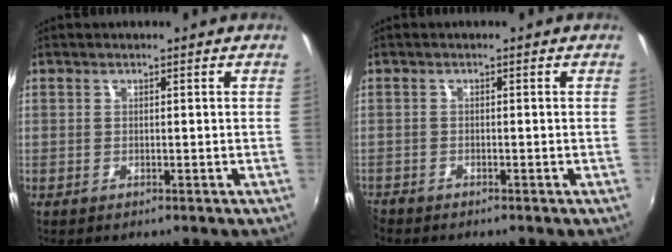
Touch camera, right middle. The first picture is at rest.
{"total": 1.8, "force": [-1.7, 0.3, 0.2], "torque": [-0.011, -0.010, -0.038]}